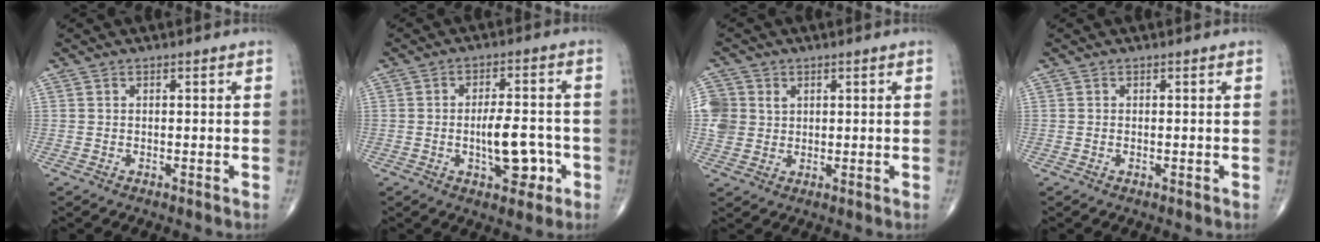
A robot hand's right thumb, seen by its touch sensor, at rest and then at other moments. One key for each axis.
{"total": 8.7, "fx": -2.3, "fy": 4.1, "fz": 7.3, "tx": -0.091, "ty": 0.021, "tz": -0.029}
{"total": 7.3, "fx": 1.7, "fy": 6.6, "fz": 2.6, "tx": -0.050, "ty": 0.004, "tz": 0.035}
{"total": 0.0}